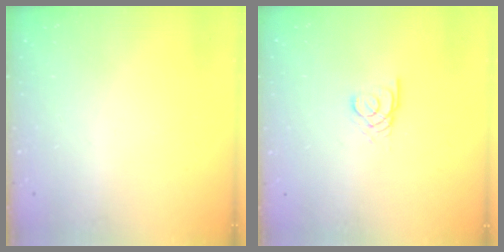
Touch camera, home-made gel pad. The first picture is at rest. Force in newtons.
{"total": 2.5, "press": 2.5, "slide": 0.2}